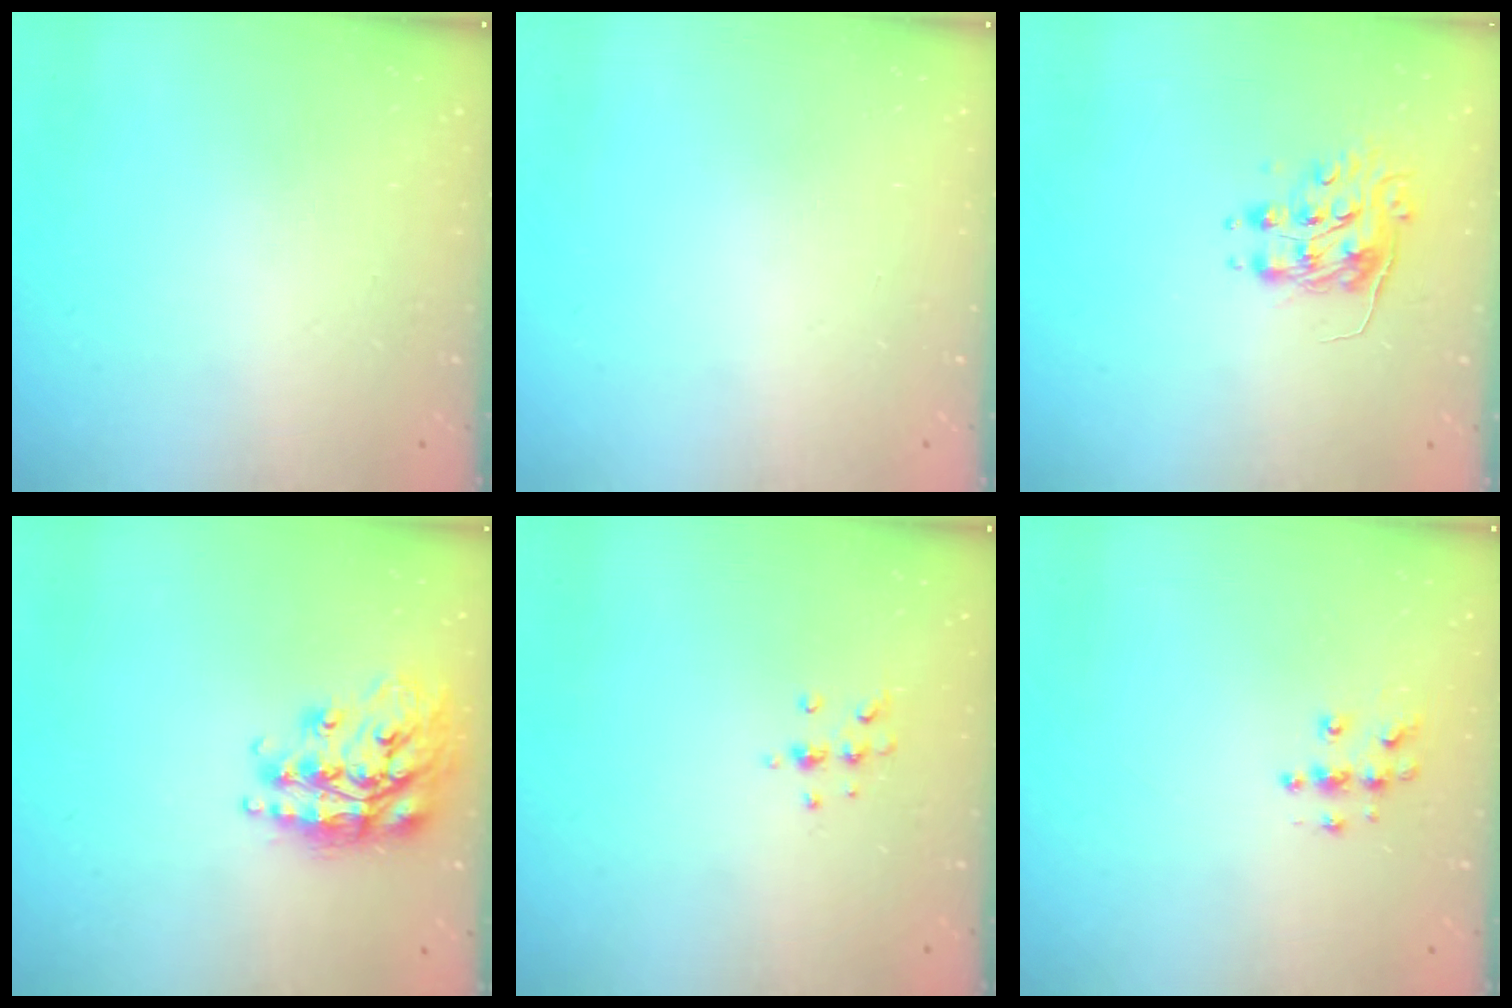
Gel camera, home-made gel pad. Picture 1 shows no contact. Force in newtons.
{"total": 0.0}
{"total": 8.2, "press": 8.2, "slide": 0.1}
{"total": 18.0, "press": 17.9, "slide": 1.6}
{"total": 6.0, "press": 5.6, "slide": 2.0}
{"total": 7.6, "press": 7.6, "slide": 0.4}